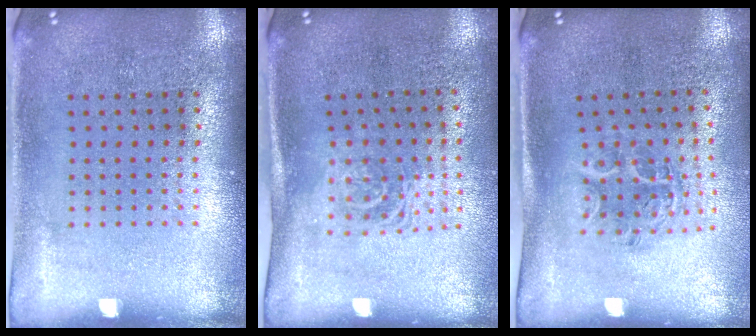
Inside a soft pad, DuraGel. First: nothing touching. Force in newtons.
{"total": 1.7, "press": 1.2, "slide": 1.1}
{"total": 1.1, "press": 1.1, "slide": 0.1}